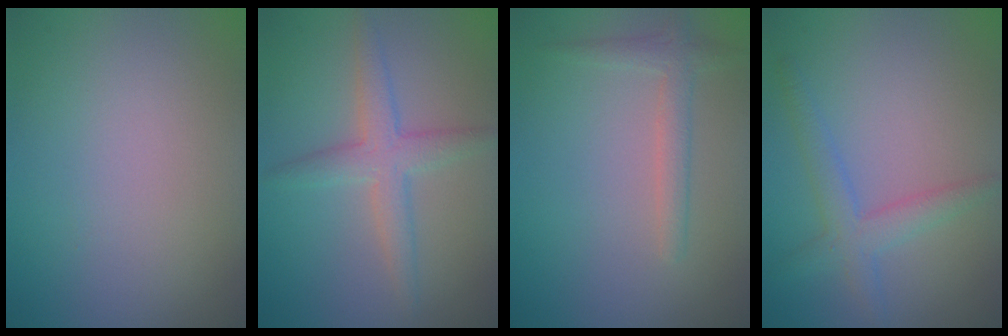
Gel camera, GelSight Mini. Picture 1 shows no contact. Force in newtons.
{"total": 3.2, "press": 3.2, "slide": 0.2}
{"total": 1.9, "press": 1.9, "slide": 0.0}
{"total": 2.8, "press": 2.8, "slide": 0.1}